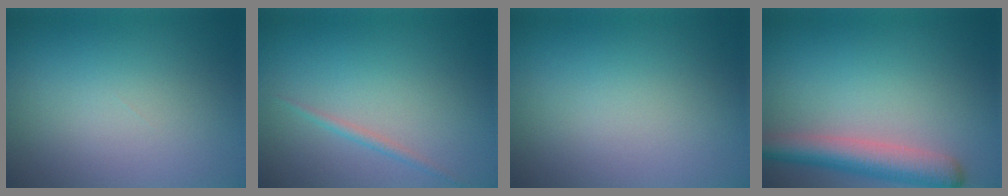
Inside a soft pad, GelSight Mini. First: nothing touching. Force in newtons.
{"total": 1.0, "press": 1.0, "slide": 0.1}
{"total": 0.0}
{"total": 5.1, "press": 5.1, "slide": 0.3}